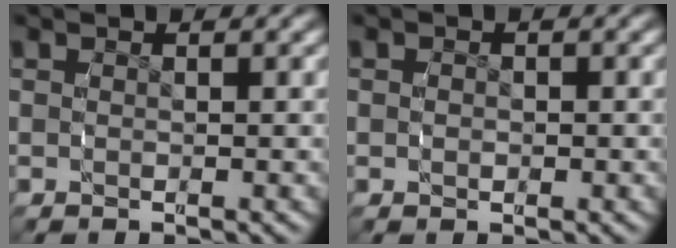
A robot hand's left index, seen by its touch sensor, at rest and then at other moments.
{"total": 0.7, "force": [-0.1, 0.6, 0.3], "torque": [-0.004, -0.001, -0.002]}